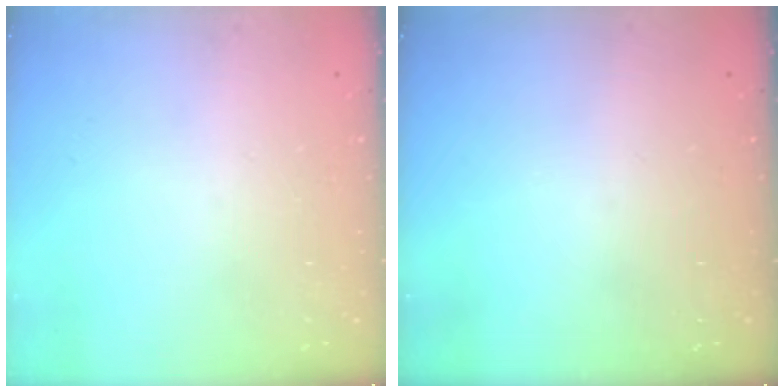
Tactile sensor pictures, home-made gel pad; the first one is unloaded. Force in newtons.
{"total": 0.0}